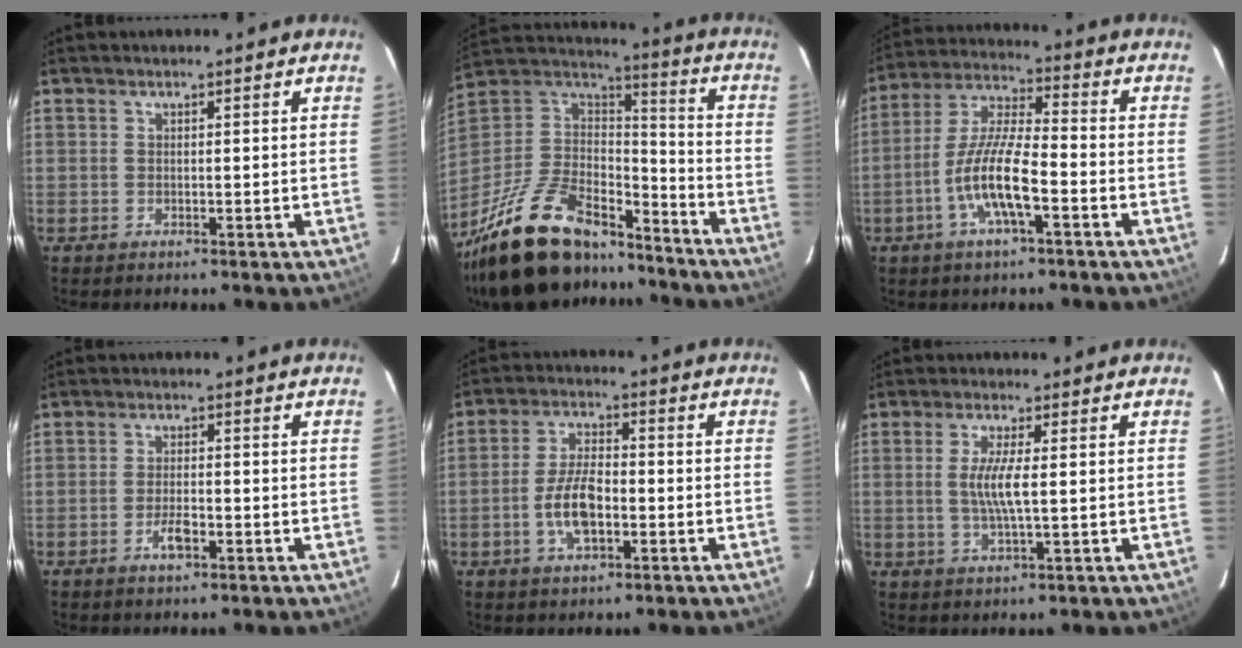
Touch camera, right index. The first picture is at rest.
{"total": 31.6, "force": [-22.7, 13.5, 17.4], "torque": [-0.356, -0.006, -0.364]}
{"total": 11.2, "force": [-4.5, 2.2, 10.0], "torque": [-0.209, -0.002, -0.088]}
{"total": 3.5, "force": [-1.8, 1.3, 2.7], "torque": [-0.057, 0.000, -0.034]}
{"total": 8.0, "force": [-2.6, 3.4, 6.8], "torque": [-0.138, 0.006, -0.046]}
{"total": 5.1, "force": [0.1, 0.3, 5.1], "torque": [-0.099, -0.005, 0.002]}